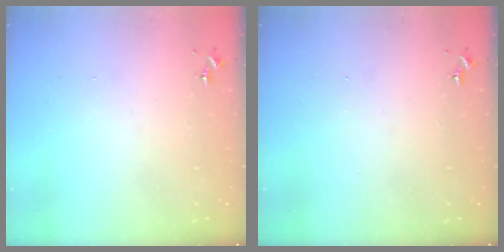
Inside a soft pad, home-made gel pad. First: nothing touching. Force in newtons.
{"total": 0.0}